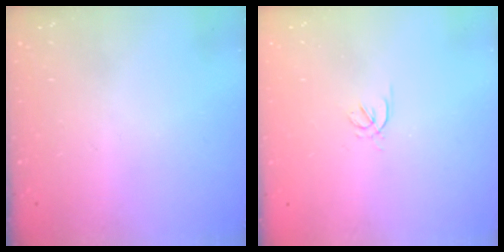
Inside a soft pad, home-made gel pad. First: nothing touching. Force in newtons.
{"total": 1.7, "press": 1.6, "slide": 0.5}